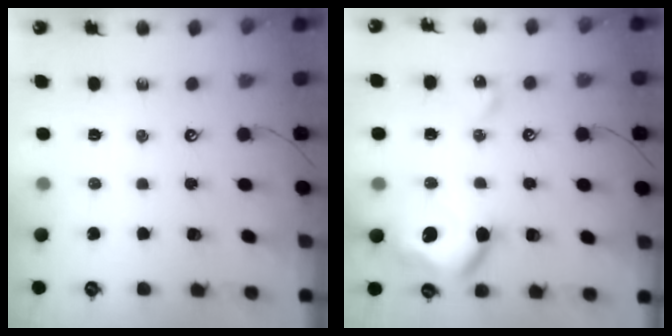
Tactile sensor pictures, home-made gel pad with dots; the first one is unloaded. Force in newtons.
{"total": 16.8, "press": 16.7, "slide": 1.7}